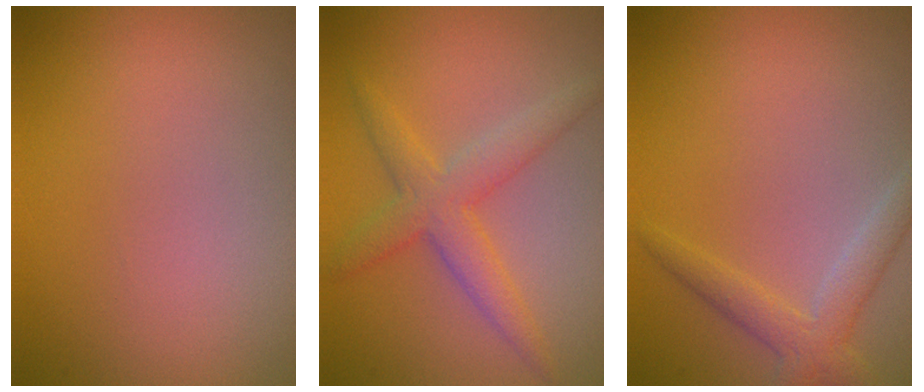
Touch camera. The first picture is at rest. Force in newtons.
{"total": 3.7, "press": 3.7, "slide": 0.0}
{"total": 2.6, "press": 2.6, "slide": 0.2}